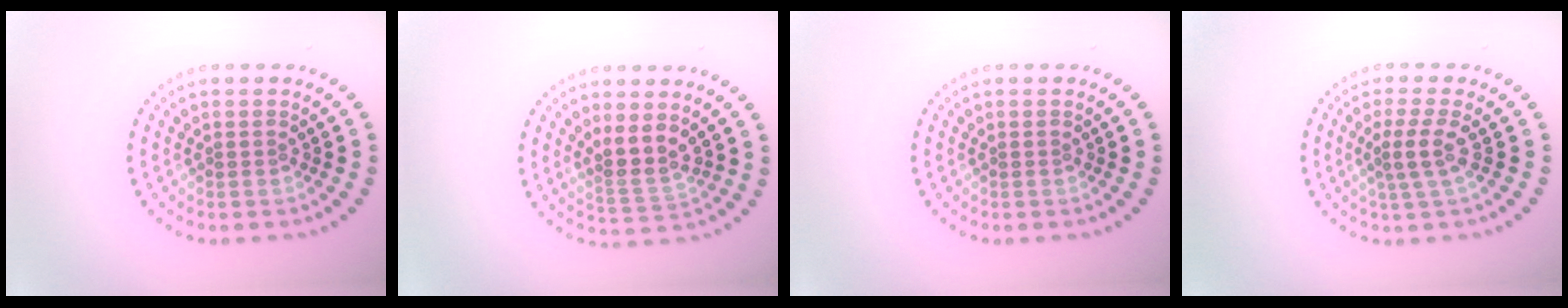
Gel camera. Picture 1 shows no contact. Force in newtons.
{"total": 2.8, "press": 2.3, "slide": 1.6}
{"total": 0.0}
{"total": 2.4, "press": 1.7, "slide": 1.7}